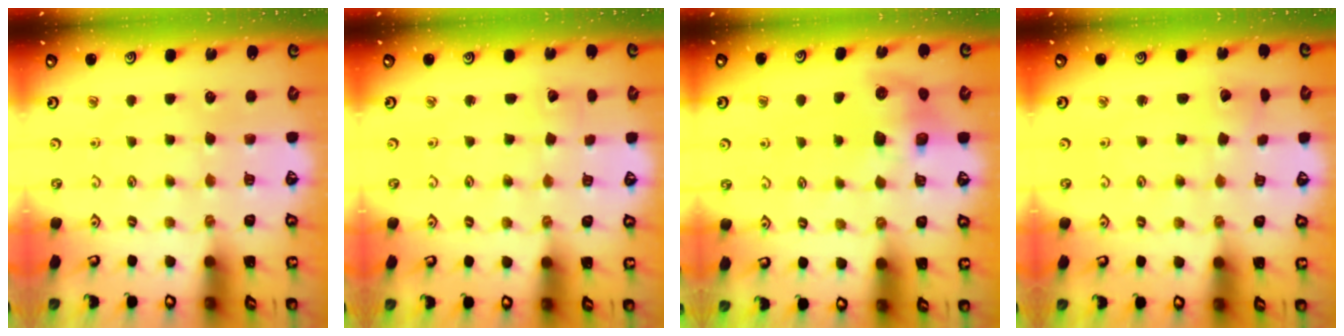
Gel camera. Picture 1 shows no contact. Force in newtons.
{"total": 1.5, "press": 1.5, "slide": 0.0}
{"total": 7.6, "press": 7.5, "slide": 1.1}
{"total": 2.5, "press": 2.5, "slide": 0.2}